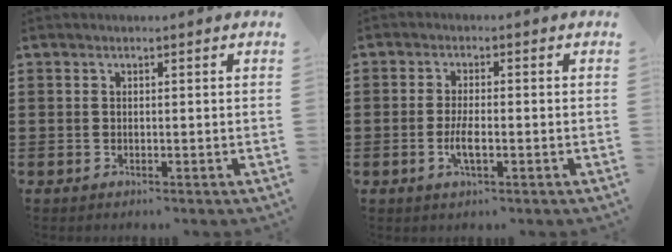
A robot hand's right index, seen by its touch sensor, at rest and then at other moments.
{"total": 3.4, "force": [-1.1, 0.8, 3.1], "torque": [-0.067, -0.006, -0.025]}